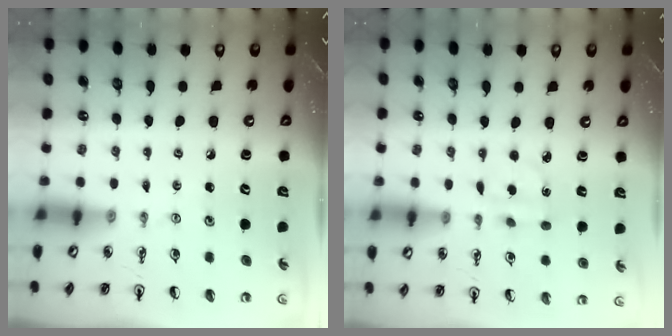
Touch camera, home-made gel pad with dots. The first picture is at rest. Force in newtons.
{"total": 2.3, "press": 2.1, "slide": 0.8}